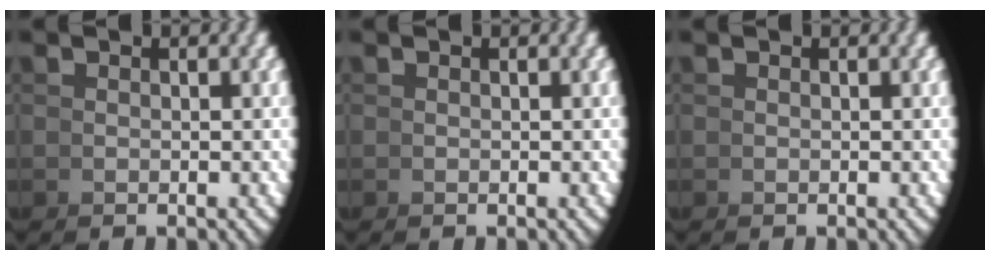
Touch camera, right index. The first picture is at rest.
{"total": 0.0}
{"total": 0.0}